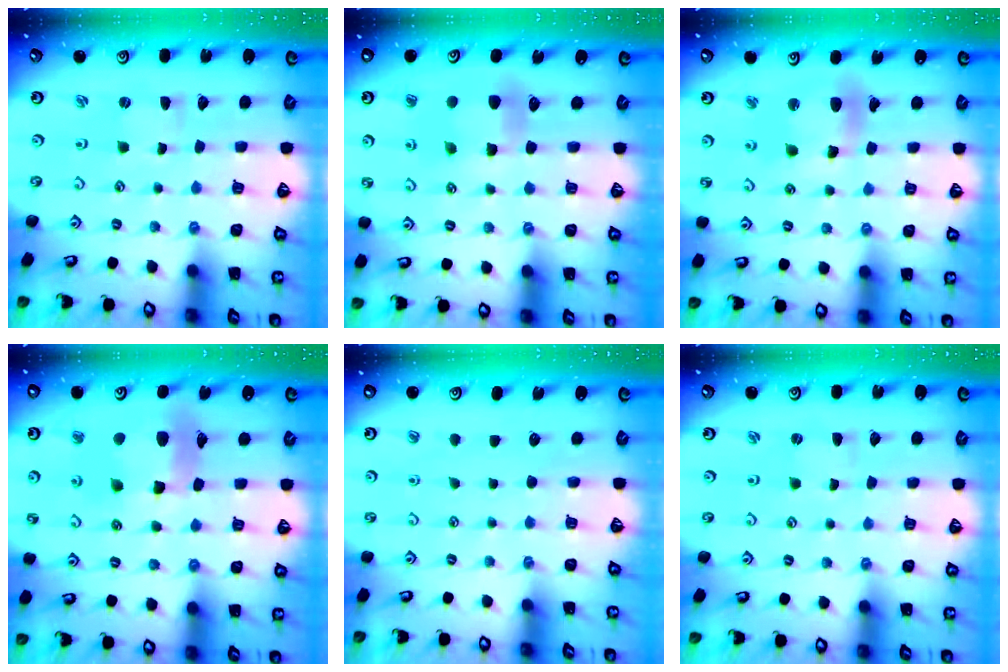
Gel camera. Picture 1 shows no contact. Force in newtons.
{"total": 6.1, "press": 6.1, "slide": 0.4}
{"total": 11.5, "press": 11.2, "slide": 2.3}
{"total": 13.6, "press": 13.6, "slide": 1.4}
{"total": 0.0}
{"total": 0.7, "press": 0.7, "slide": 0.2}